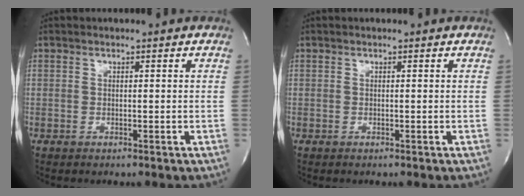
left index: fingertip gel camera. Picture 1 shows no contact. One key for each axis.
{"total": 0.0}